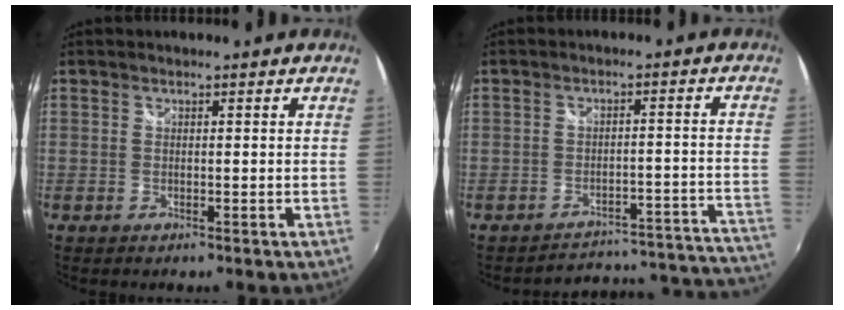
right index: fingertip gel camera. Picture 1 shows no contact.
{"total": 19.3, "force": [-18.1, 4.9, 4.4], "torque": [-0.038, 0.024, -0.216]}